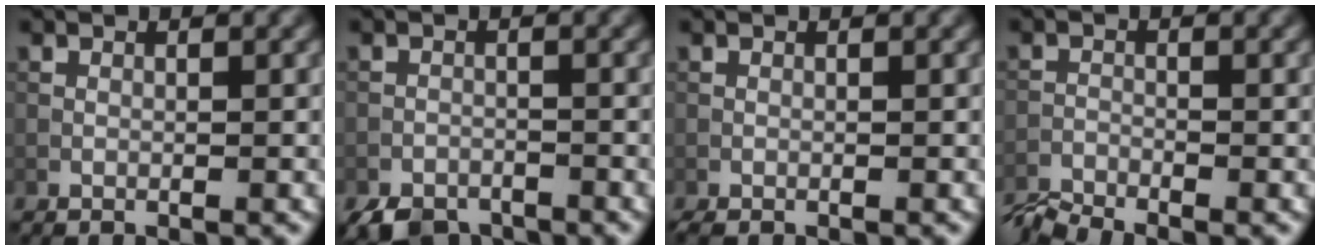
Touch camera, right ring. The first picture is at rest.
{"total": 4.2, "force": [-3.5, 2.0, 1.4], "torque": [-0.020, -0.011, -0.063]}
{"total": 0.9, "force": [-0.9, 0.2, 0.3], "torque": [-0.005, -0.003, -0.011]}
{"total": 3.7, "force": [-3.5, 0.2, 1.1], "torque": [-0.031, -0.017, -0.075]}